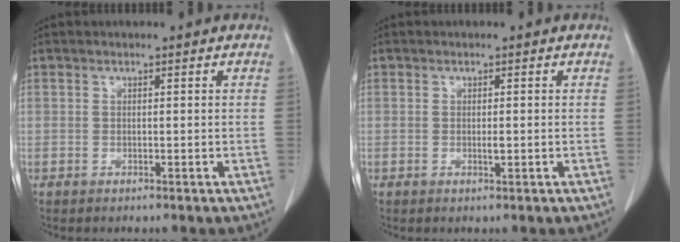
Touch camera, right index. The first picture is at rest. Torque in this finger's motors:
{"motor_torque": [0.04, -0.02, 0.07, 0.02]}